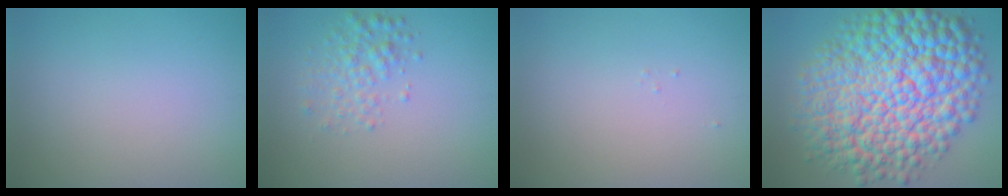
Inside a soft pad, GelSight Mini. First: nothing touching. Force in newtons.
{"total": 2.4, "press": 2.4, "slide": 0.1}
{"total": 0.0}
{"total": 16.5, "press": 16.5, "slide": 0.1}